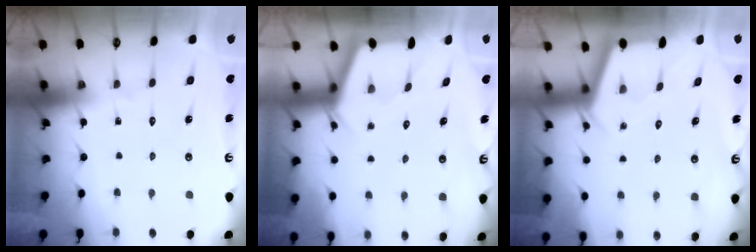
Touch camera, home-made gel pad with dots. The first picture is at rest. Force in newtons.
{"total": 3.7, "press": 3.7, "slide": 0.1}
{"total": 2.3, "press": 2.3, "slide": 0.3}